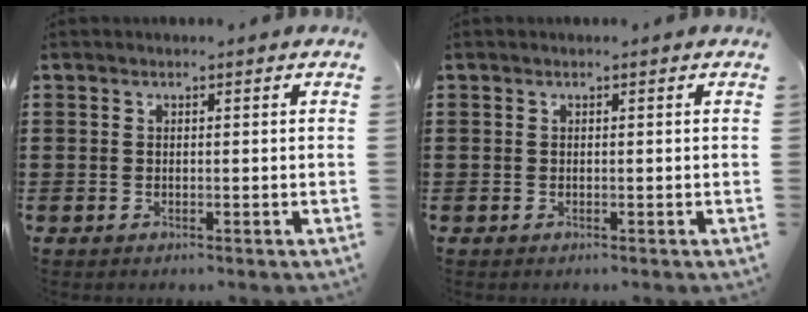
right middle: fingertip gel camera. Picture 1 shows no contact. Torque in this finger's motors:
{"motor_torque": [-0.76, -0.64, 0.04, 0.02]}